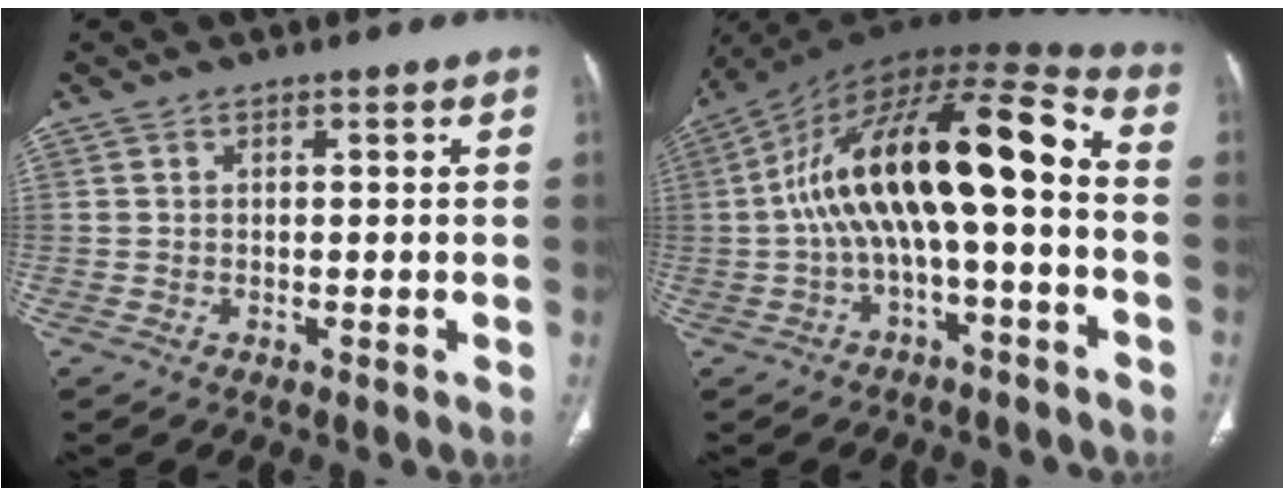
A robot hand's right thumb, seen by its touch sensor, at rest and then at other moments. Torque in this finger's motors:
{"motor_torque": [-0.02, 1.72, 2.26, -0.51, 0.34]}